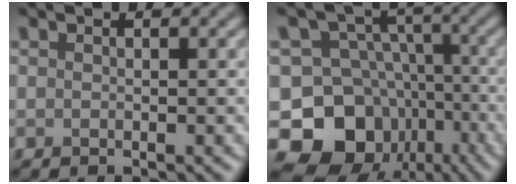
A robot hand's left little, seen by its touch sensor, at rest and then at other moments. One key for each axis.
{"total": 12.6, "fx": -6.2, "fy": 10.1, "fz": 4.3, "tx": -0.084, "ty": 0.010, "tz": -0.115}